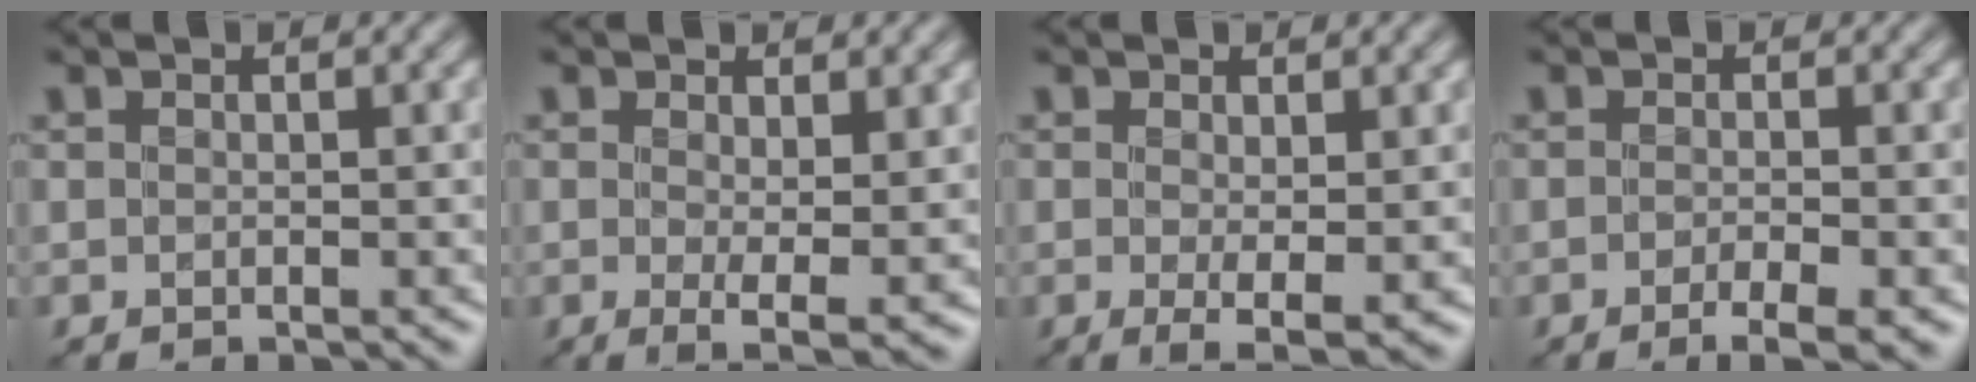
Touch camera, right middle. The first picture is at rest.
{"total": 3.1, "force": [0.4, 0.8, 3.0], "torque": [-0.054, -0.008, 0.006]}
{"total": 2.8, "force": [-0.1, 0.7, 2.7], "torque": [-0.051, -0.008, -0.001]}
{"total": 3.0, "force": [-1.5, 0.6, 2.5], "torque": [-0.046, -0.001, -0.027]}